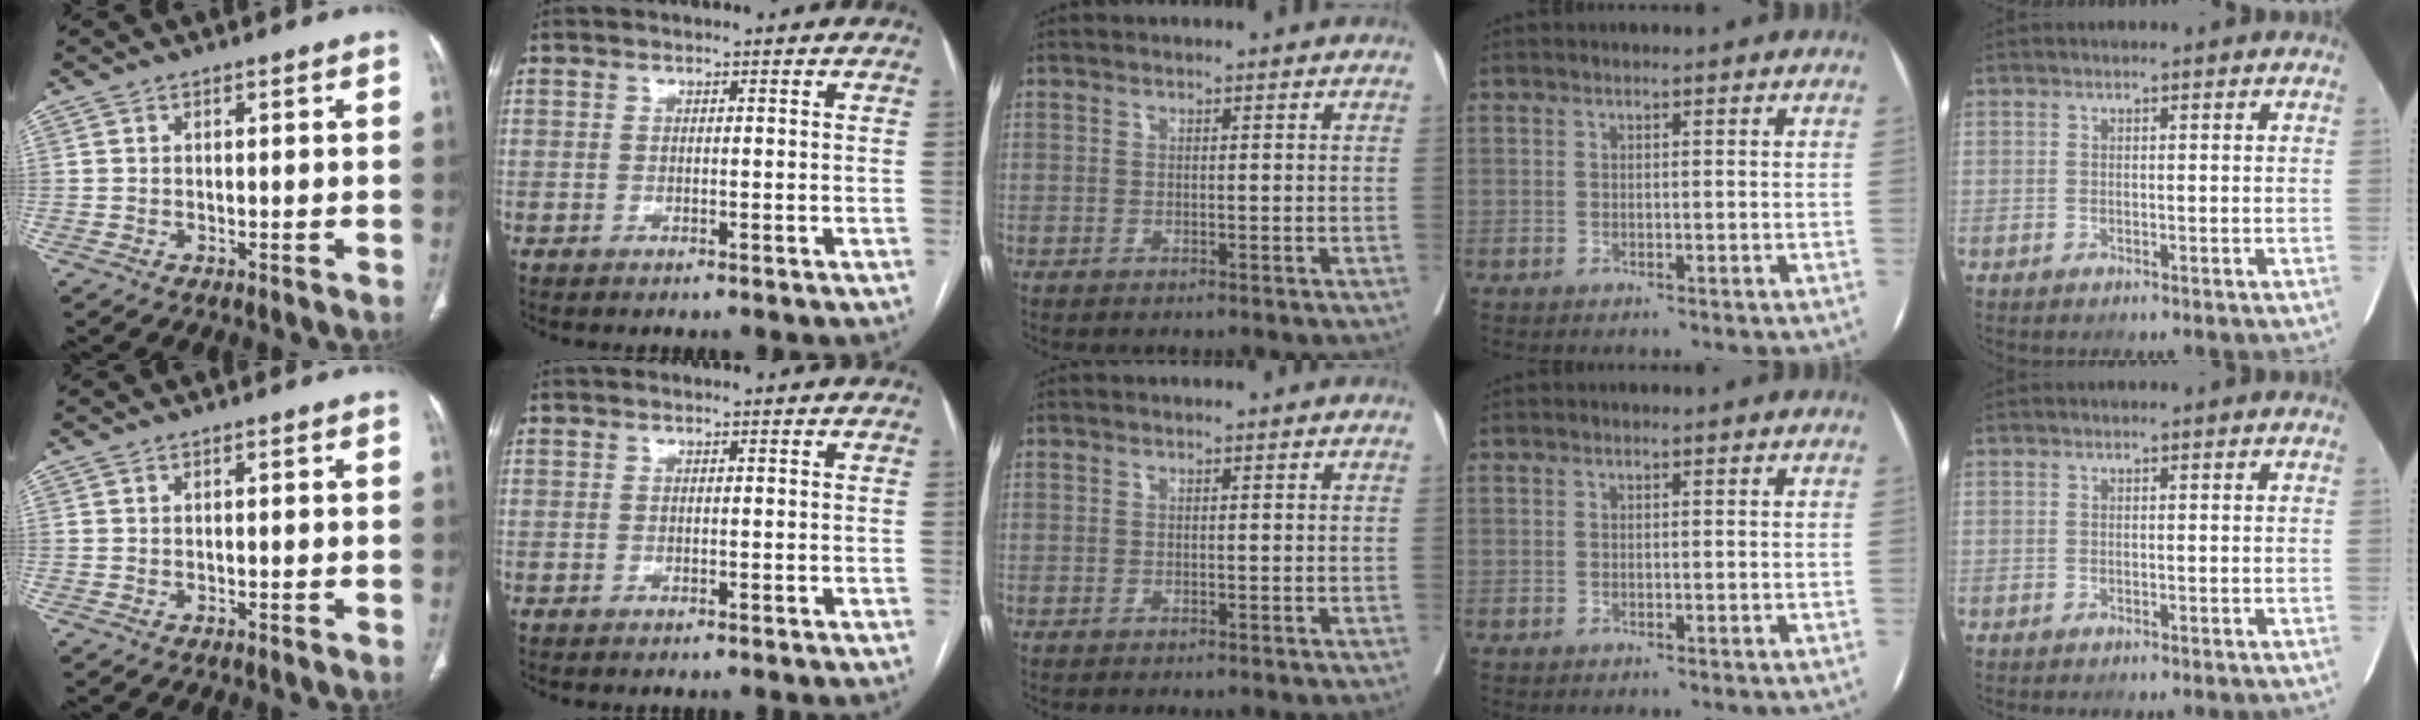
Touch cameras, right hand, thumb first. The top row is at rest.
{}